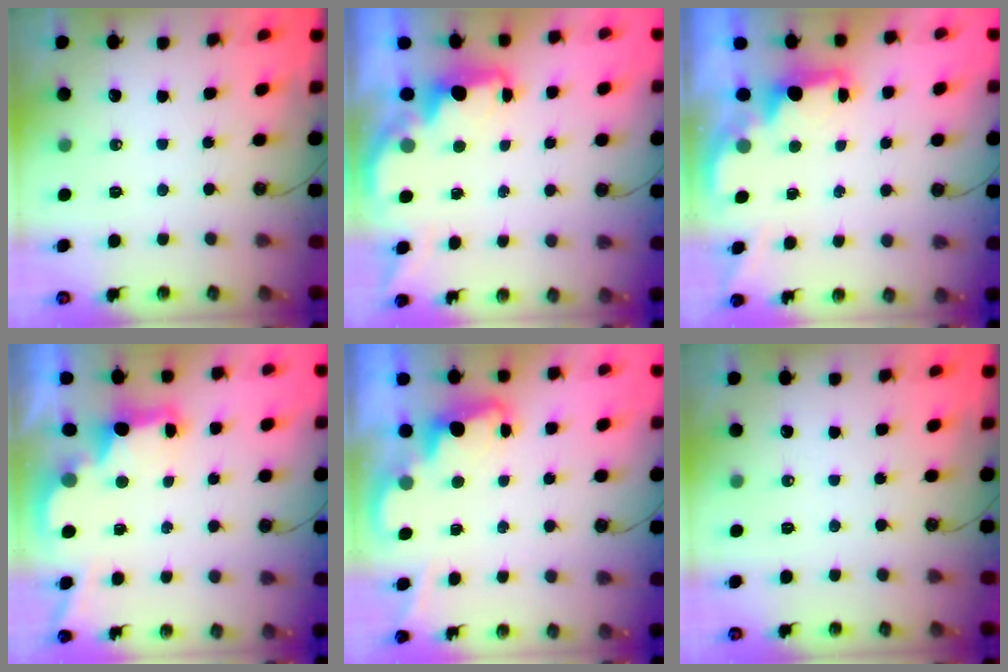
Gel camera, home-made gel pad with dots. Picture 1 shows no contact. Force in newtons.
{"total": 2.1, "press": 2.0, "slide": 0.8}
{"total": 1.6, "press": 1.4, "slide": 0.8}
{"total": 2.9, "press": 2.8, "slide": 0.9}
{"total": 2.4, "press": 2.3, "slide": 0.5}
{"total": 0.0}